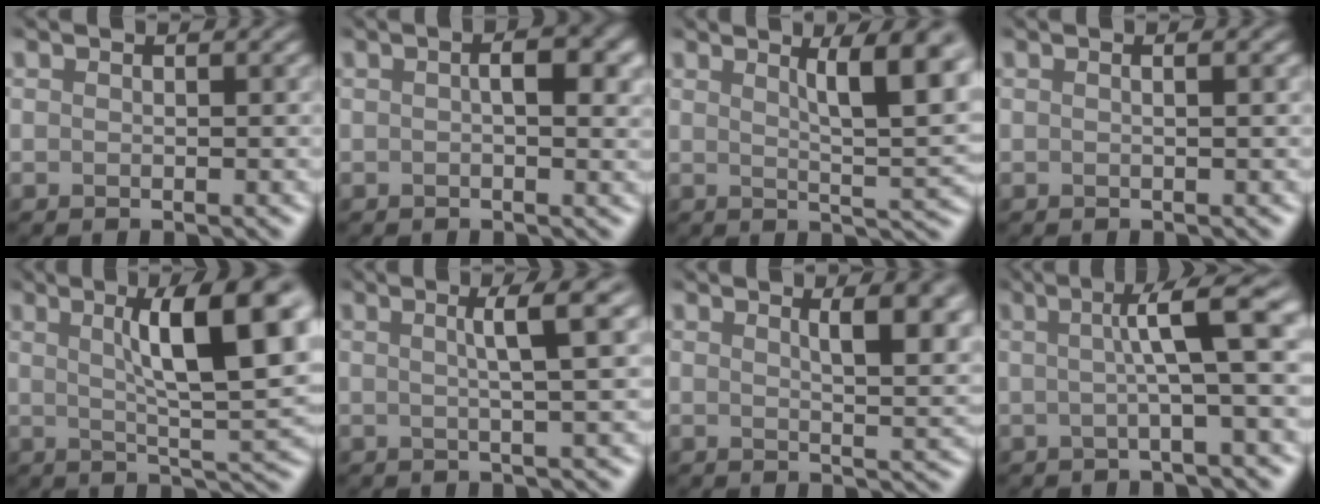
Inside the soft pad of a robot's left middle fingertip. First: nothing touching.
{"total": 4.0, "force": [0.7, 1.5, 3.6], "torque": [-0.033, 0.009, 0.003]}
{"total": 7.9, "force": [3.2, 2.0, 7.0], "torque": [-0.069, 0.010, 0.047]}
{"total": 2.0, "force": [0.6, 1.0, 1.7], "torque": [-0.002, 0.003, -0.014]}
{"total": 10.6, "force": [3.0, 2.3, 9.9], "torque": [-0.126, 0.006, 0.049]}
{"total": 4.4, "force": [1.1, 0.6, 4.3], "torque": [-0.054, 0.014, 0.015]}
{"total": 6.6, "force": [2.5, 2.5, 5.6], "torque": [-0.035, 0.011, 0.029]}
{"total": 6.4, "force": [0.9, 1.1, 6.2], "torque": [-0.083, 0.016, 0.009]}